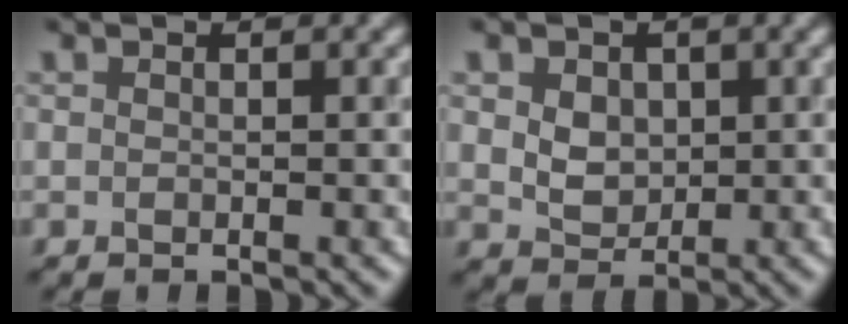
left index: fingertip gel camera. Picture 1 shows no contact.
{"total": 1.5, "force": [0.3, 1.3, 0.6], "torque": [-0.035, 0.002, 0.032]}